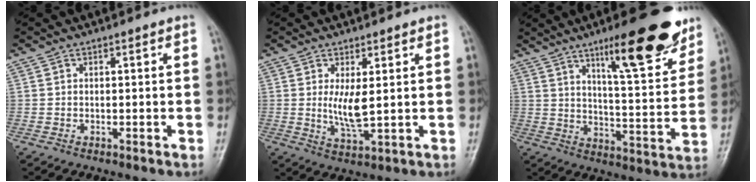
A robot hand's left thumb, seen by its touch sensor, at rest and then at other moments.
{"total": 5.0, "force": [0.8, 1.5, 4.7], "torque": [-0.092, -0.020, 0.022]}
{"total": 18.7, "force": [11.9, 4.3, 13.8], "torque": [-0.159, -0.062, 0.180]}